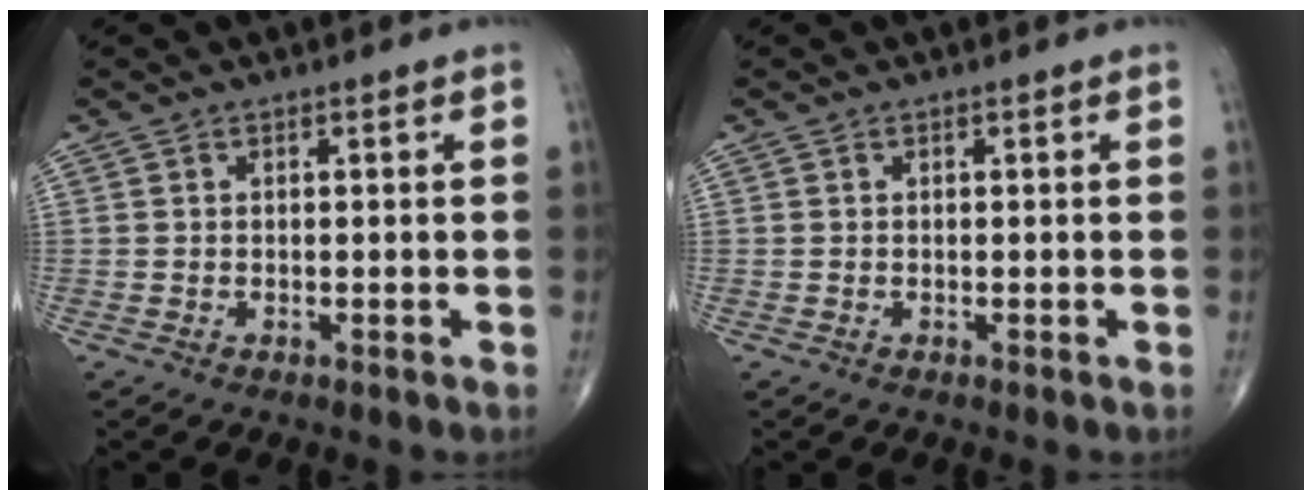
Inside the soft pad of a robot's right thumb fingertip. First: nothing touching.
{"total": 0.0}